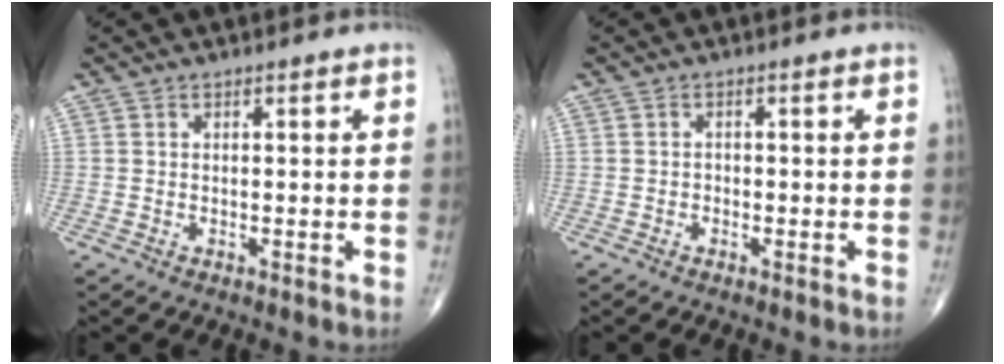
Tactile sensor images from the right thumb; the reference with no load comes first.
{"total": 0.8, "force": [-0.5, 0.6, 0.2], "torque": [0.004, 0.004, -0.012]}